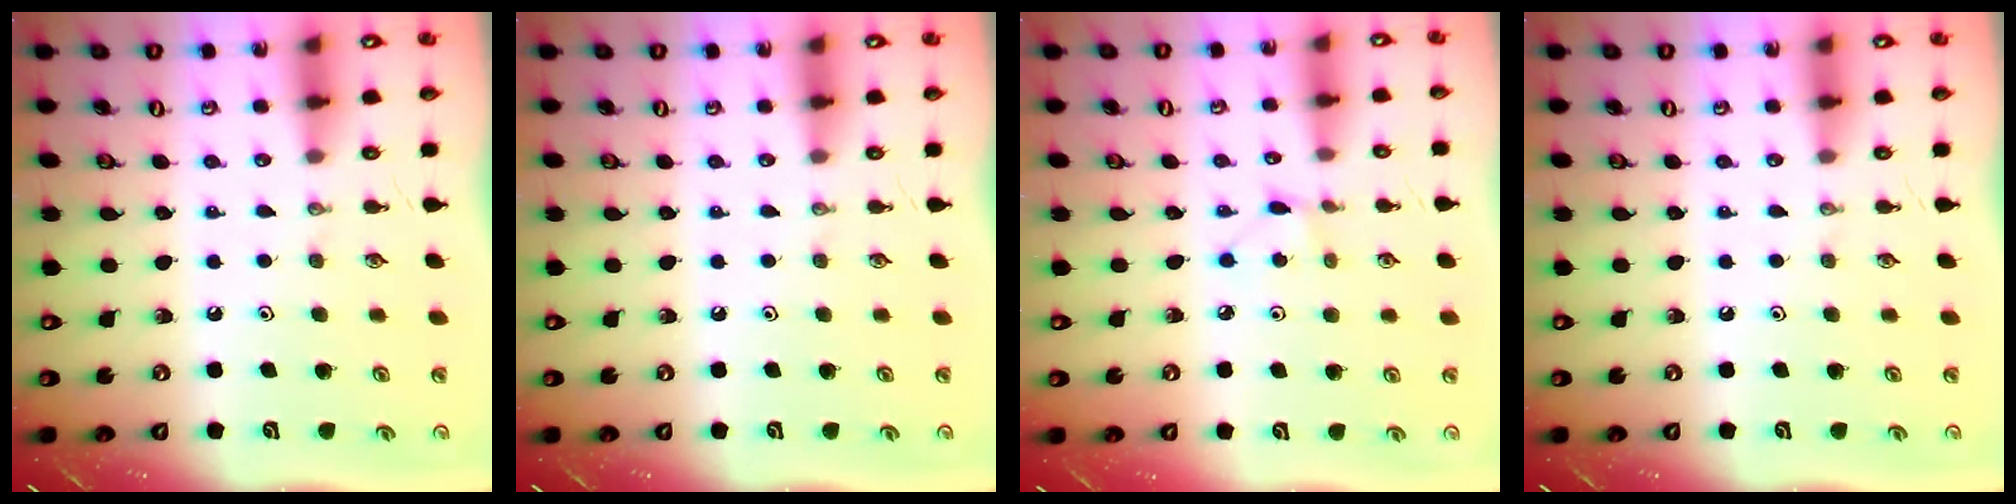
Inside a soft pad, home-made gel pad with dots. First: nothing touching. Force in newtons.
{"total": 0.0}
{"total": 3.0, "press": 3.0, "slide": 0.4}
{"total": 0.0}